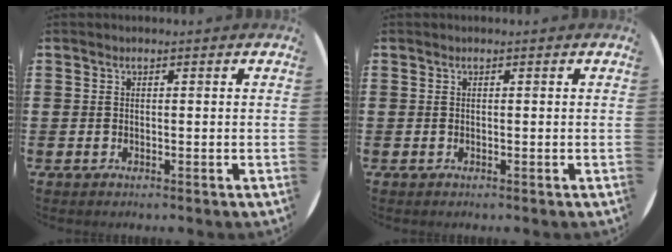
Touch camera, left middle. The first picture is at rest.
{"total": 0.0}